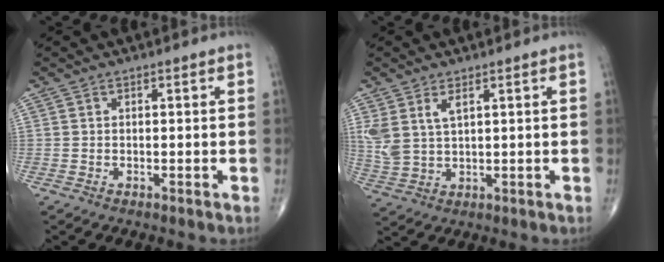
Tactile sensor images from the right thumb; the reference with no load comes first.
{"total": 5.9, "force": [2.6, 2.9, 4.5], "torque": [-0.100, -0.006, 0.064]}